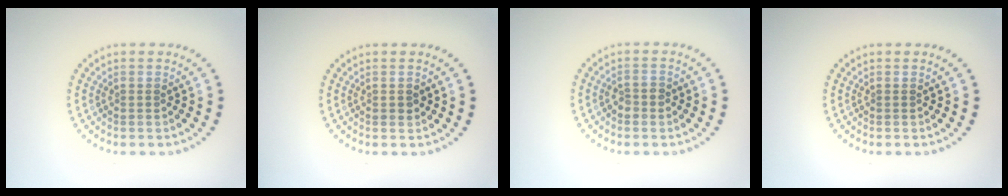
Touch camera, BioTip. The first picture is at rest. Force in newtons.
{"total": 0.9, "press": 0.9, "slide": 0.1}
{"total": 1.3, "press": 1.3, "slide": 0.4}
{"total": 0.0}